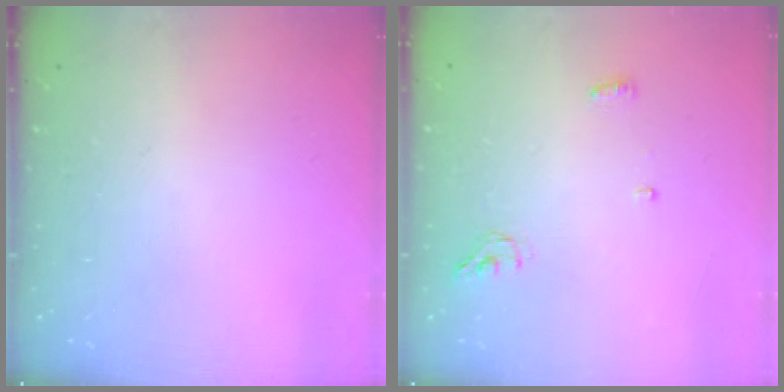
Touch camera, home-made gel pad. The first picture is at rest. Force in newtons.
{"total": 4.3, "press": 4.0, "slide": 1.4}